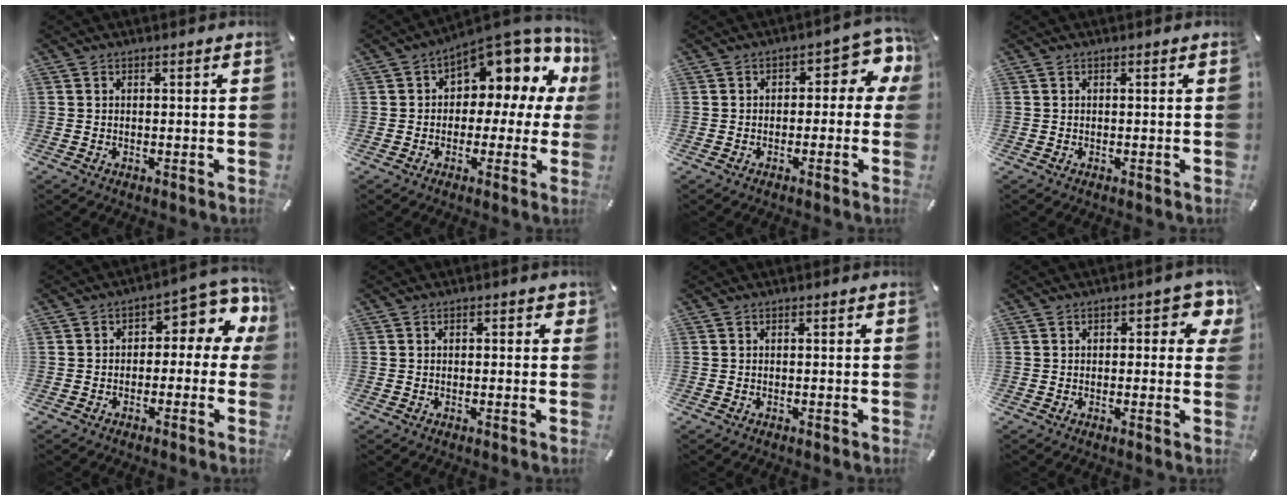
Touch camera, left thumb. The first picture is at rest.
{"total": 10.3, "force": [6.0, 5.8, 6.1], "torque": [-0.077, -0.067, 0.101]}
{"total": 7.8, "force": [2.0, 4.4, 6.1], "torque": [-0.071, -0.015, 0.026]}
{"total": 0.0}
{"total": 8.1, "force": [2.4, 4.5, 6.3], "torque": [-0.072, -0.024, 0.035]}
{"total": 1.3, "force": [0.1, 0.9, 0.9], "torque": [-0.002, 0.000, -0.005]}
{"total": 0.0}
{"total": 5.2, "force": [1.6, 2.8, 4.2], "torque": [-0.046, -0.002, 0.019]}